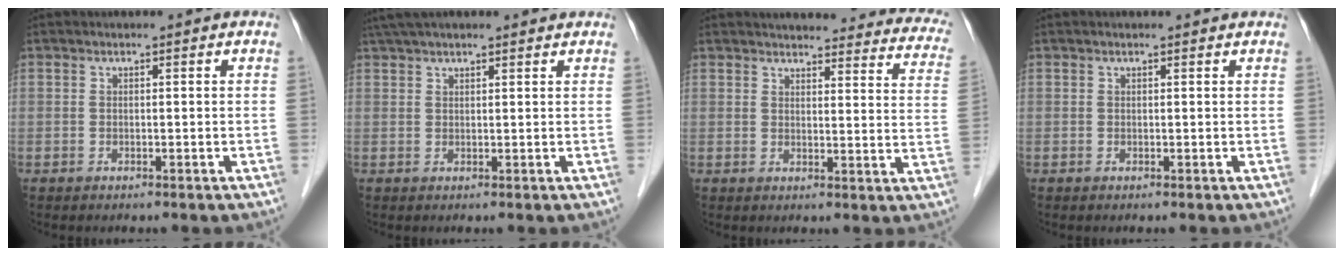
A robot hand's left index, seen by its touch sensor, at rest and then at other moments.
{"total": 9.3, "force": [8.0, 1.6, 4.5], "torque": [-0.073, 0.043, 0.116]}
{"total": 23.2, "force": [21.3, 5.2, 7.5], "torque": [-0.075, -0.048, 0.220]}
{"total": 1.3, "force": [1.3, 0.2, 0.3], "torque": [-0.010, 0.008, 0.011]}